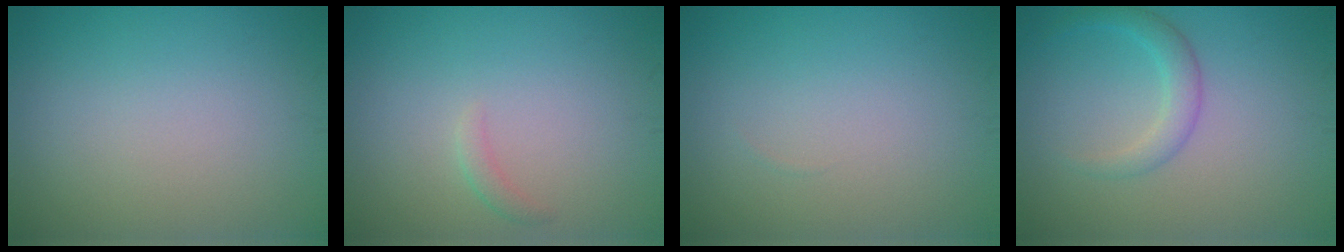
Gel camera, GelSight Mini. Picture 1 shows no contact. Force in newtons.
{"total": 0.8, "press": 0.8, "slide": 0.1}
{"total": 0.0}
{"total": 2.1, "press": 2.1, "slide": 0.1}